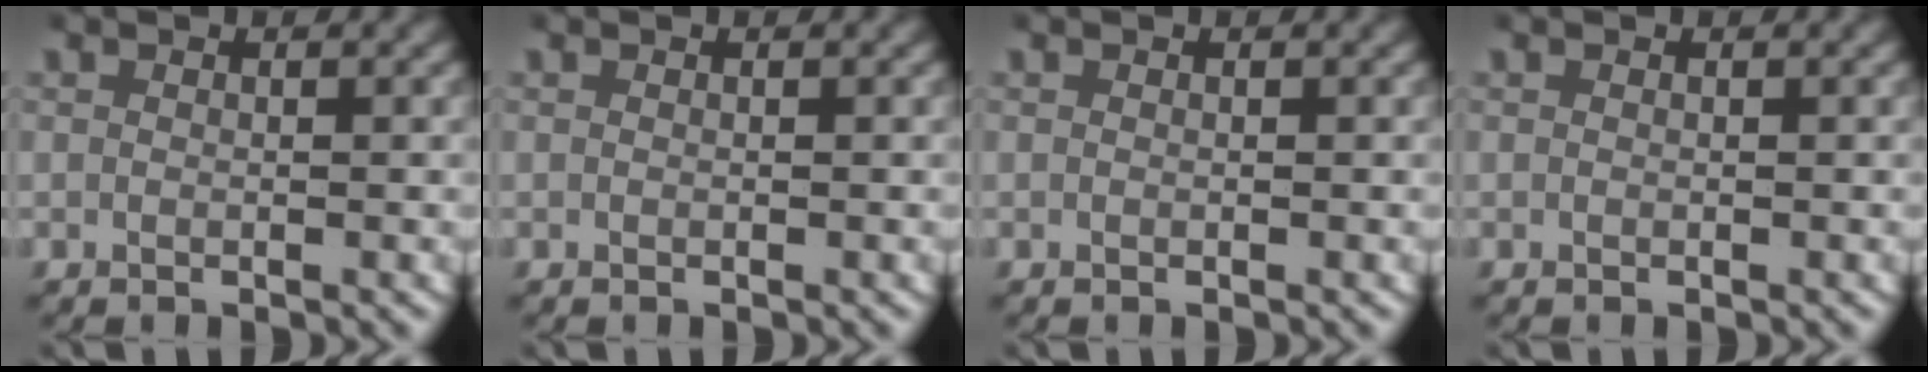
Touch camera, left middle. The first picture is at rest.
{"total": 0.0}
{"total": 0.0}
{"total": 0.0}